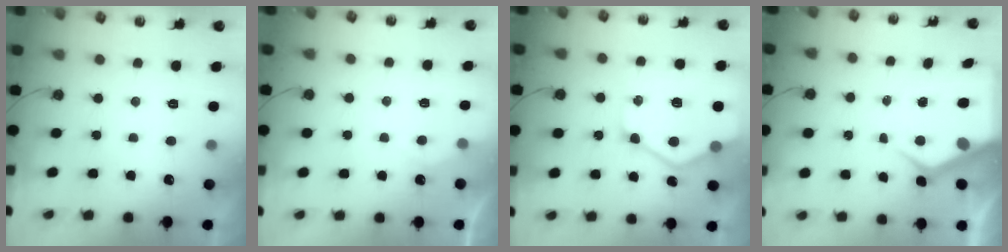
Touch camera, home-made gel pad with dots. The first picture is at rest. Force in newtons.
{"total": 2.9, "press": 2.9, "slide": 0.4}
{"total": 16.5, "press": 16.4, "slide": 1.8}
{"total": 7.8, "press": 7.8, "slide": 0.7}